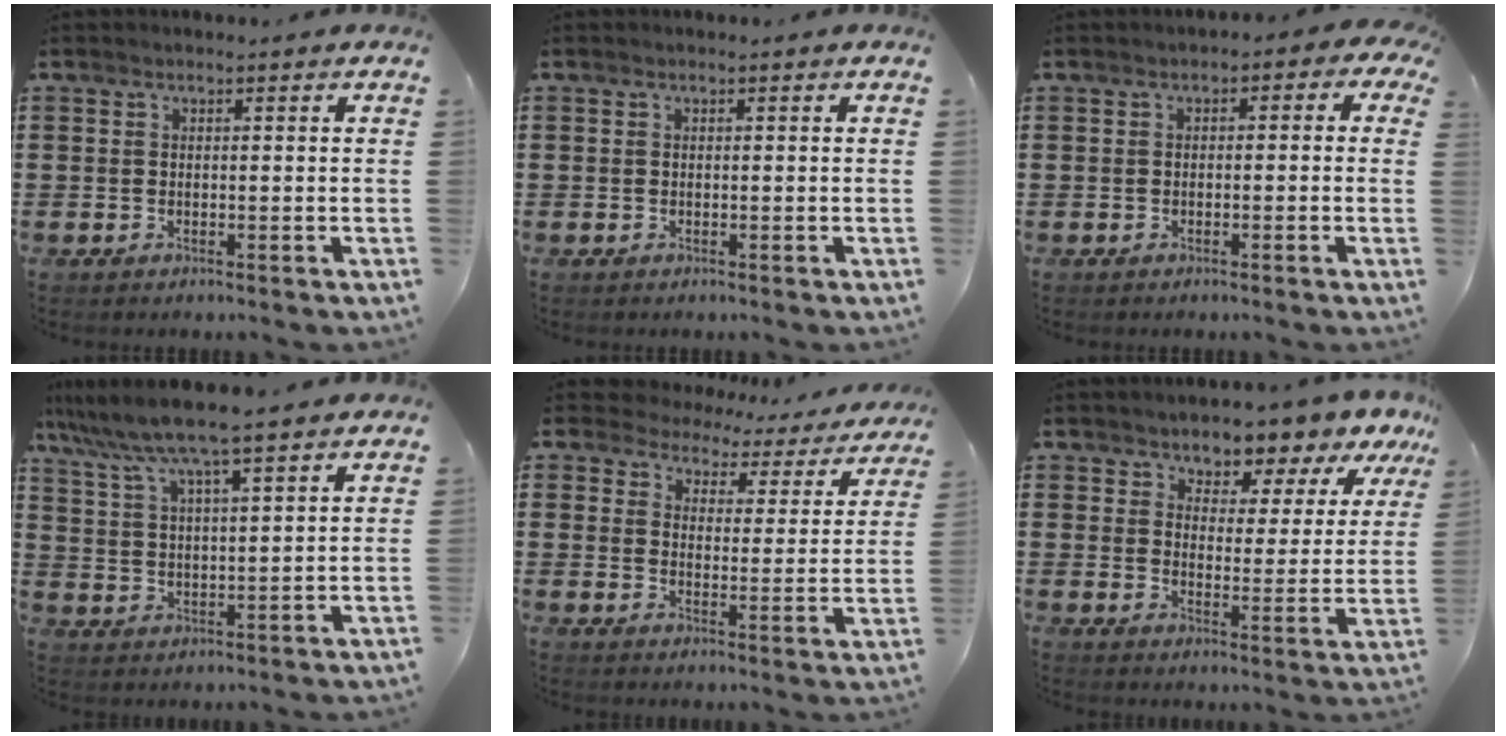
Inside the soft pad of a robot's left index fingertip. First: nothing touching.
{"total": 0.0}
{"total": 1.3, "force": [-1.0, 0.6, 0.6], "torque": [-0.016, 0.006, -0.023]}
{"total": 7.0, "force": [5.9, -0.1, 3.7], "torque": [-0.095, -0.028, 0.100]}
{"total": 4.0, "force": [3.8, 1.2, -0.1], "torque": [-0.027, -0.027, 0.061]}
{"total": 4.5, "force": [4.4, 1.1, -0.1], "torque": [-0.020, -0.036, 0.072]}